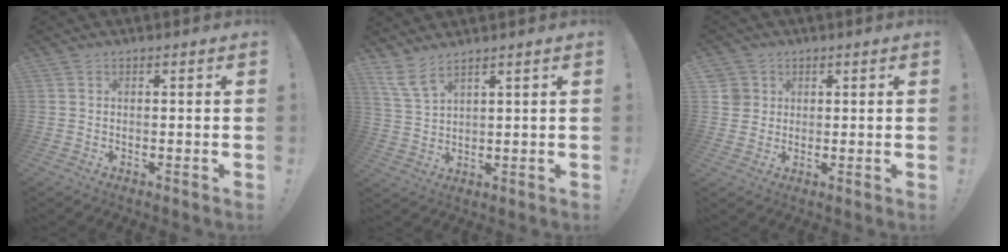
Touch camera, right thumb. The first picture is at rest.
{"total": 6.3, "force": [4.8, 1.5, 3.8], "torque": [-0.076, -0.022, 0.092]}
{"total": 4.3, "force": [1.2, 4.0, 0.7], "torque": [-0.010, 0.000, 0.025]}